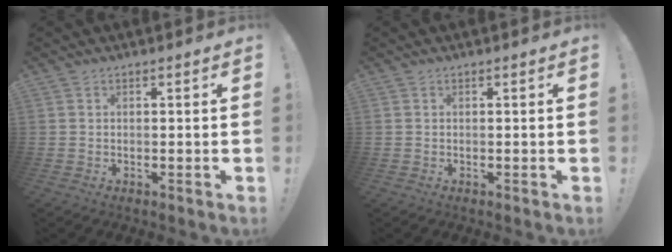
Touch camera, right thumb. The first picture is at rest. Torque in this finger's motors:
{"motor_torque": [0.00, 0.00, 0.10, -0.10, 0.01]}